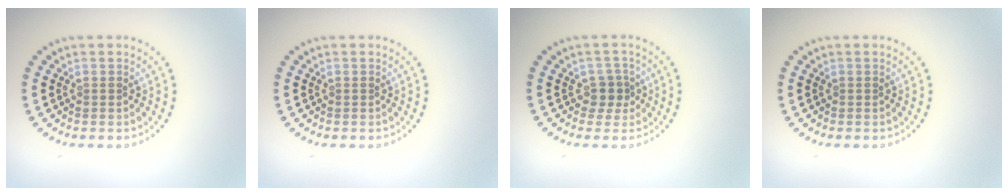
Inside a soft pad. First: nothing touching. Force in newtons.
{"total": 0.0}
{"total": 1.8, "press": 1.5, "slide": 1.1}
{"total": 0.0}